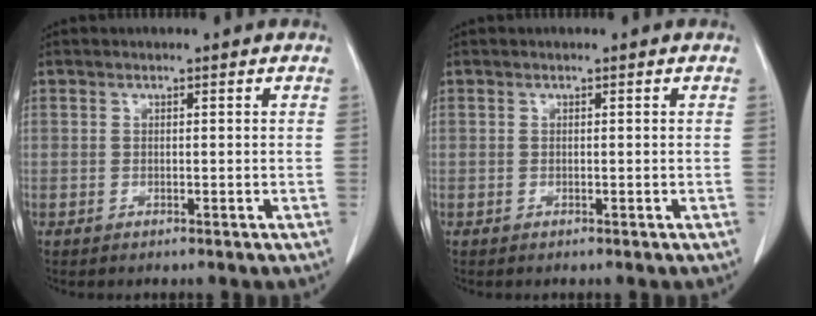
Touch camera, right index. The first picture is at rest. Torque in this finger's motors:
{"motor_torque": [0.00, 0.00, 0.01, 0.00]}